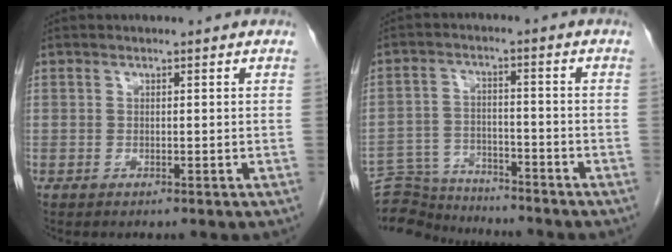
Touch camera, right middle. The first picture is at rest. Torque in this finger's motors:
{"motor_torque": [0.00, 0.03, 0.01, -0.02]}